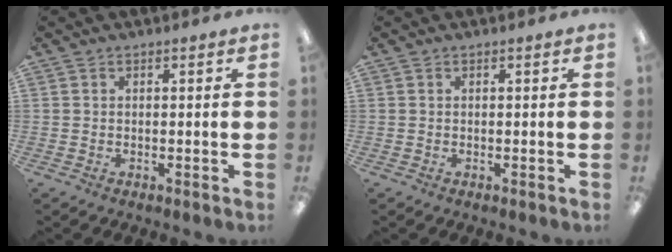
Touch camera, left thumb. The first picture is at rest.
{"total": 0.0}